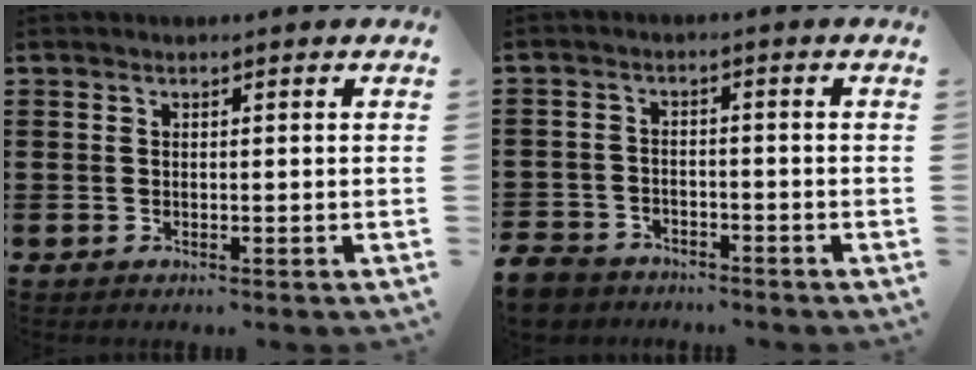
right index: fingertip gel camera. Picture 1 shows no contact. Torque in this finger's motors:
{"motor_torque": [0.27, 1.67, -1.05, -0.21]}